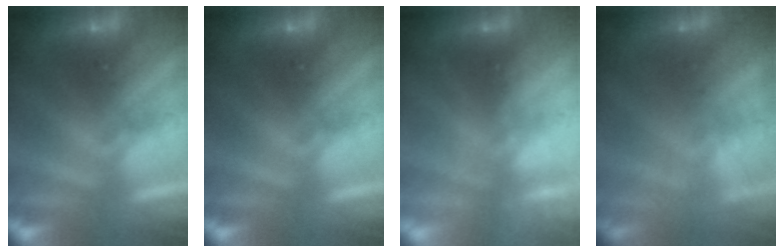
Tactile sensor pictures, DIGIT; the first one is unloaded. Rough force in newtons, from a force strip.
{"total": 0.0}
{"total": 2.1}
{"total": 6.9}